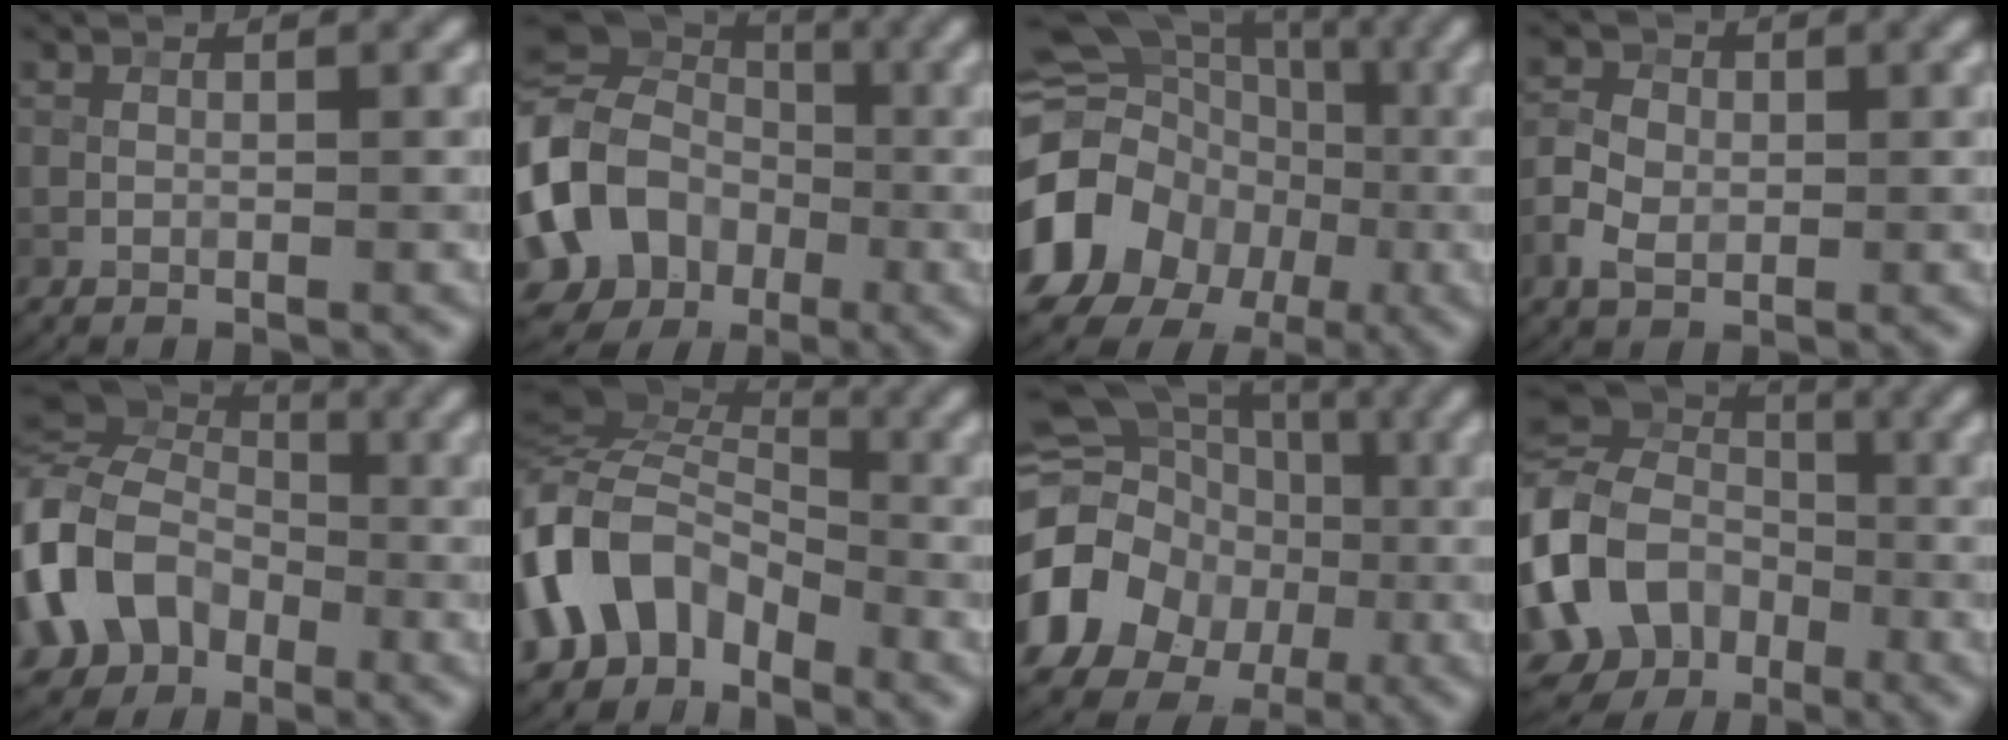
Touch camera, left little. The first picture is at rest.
{"total": 10.5, "force": [-2.3, 9.0, 4.9], "torque": [-0.117, -0.004, -0.057]}
{"total": 14.8, "force": [-3.7, 12.7, 6.6], "torque": [-0.122, -0.006, -0.076]}
{"total": 3.3, "force": [-0.7, 2.6, 2.0], "torque": [-0.041, 0.002, -0.016]}
{"total": 11.6, "force": [-3.2, 9.3, 6.1], "torque": [-0.163, -0.018, -0.071]}
{"total": 9.0, "force": [-3.7, 6.2, 5.3], "torque": [-0.096, 0.013, -0.088]}
{"total": 16.3, "force": [-3.6, 14.8, 6.0], "torque": [-0.119, -0.012, -0.079]}
{"total": 11.2, "force": [-3.2, 9.1, 5.6], "torque": [-0.141, -0.001, -0.079]}